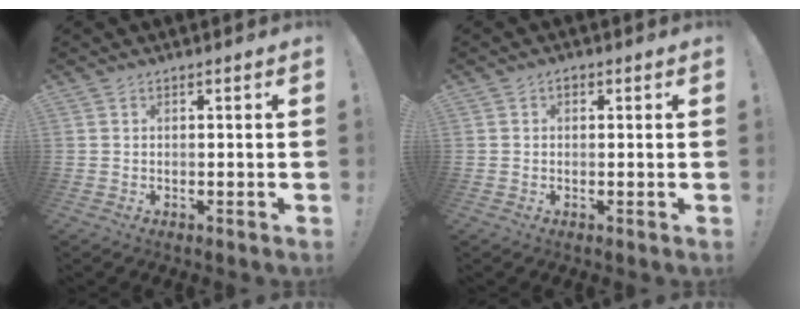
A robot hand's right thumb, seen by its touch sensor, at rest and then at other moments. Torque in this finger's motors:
{"motor_torque": [-0.13, -0.13, -0.19, 0.19, 0.00]}